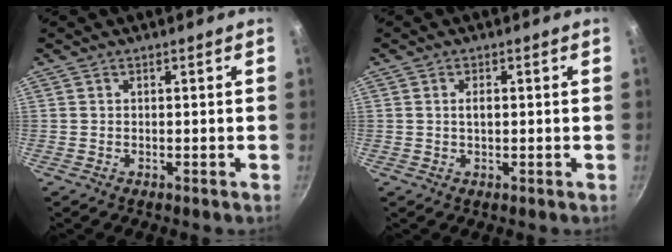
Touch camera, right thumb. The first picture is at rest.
{"total": 1.6, "force": [0.1, 0.8, 1.4], "torque": [-0.019, 0.004, 0.004]}